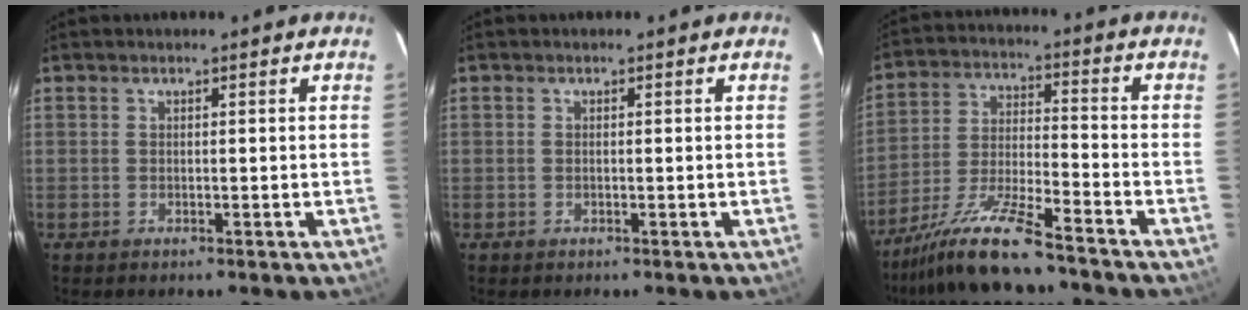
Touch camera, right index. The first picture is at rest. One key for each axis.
{"total": 0.0}
{"total": 12.8, "fx": -10.7, "fy": 1.1, "fz": 6.9, "tx": -0.147, "ty": -0.009, "tz": -0.197}